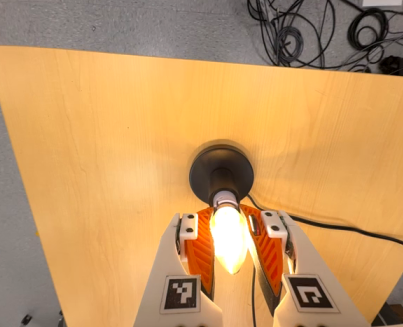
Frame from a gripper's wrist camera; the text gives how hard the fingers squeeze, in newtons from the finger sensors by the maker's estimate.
{"total": 26.0, "left": 25.5, "right": 26.6}